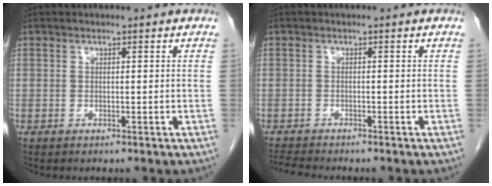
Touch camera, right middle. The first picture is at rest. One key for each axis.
{"total": 3.3, "fx": -3.2, "fy": -0.2, "fz": 0.9, "tx": -0.020, "ty": -0.016, "tz": -0.055}